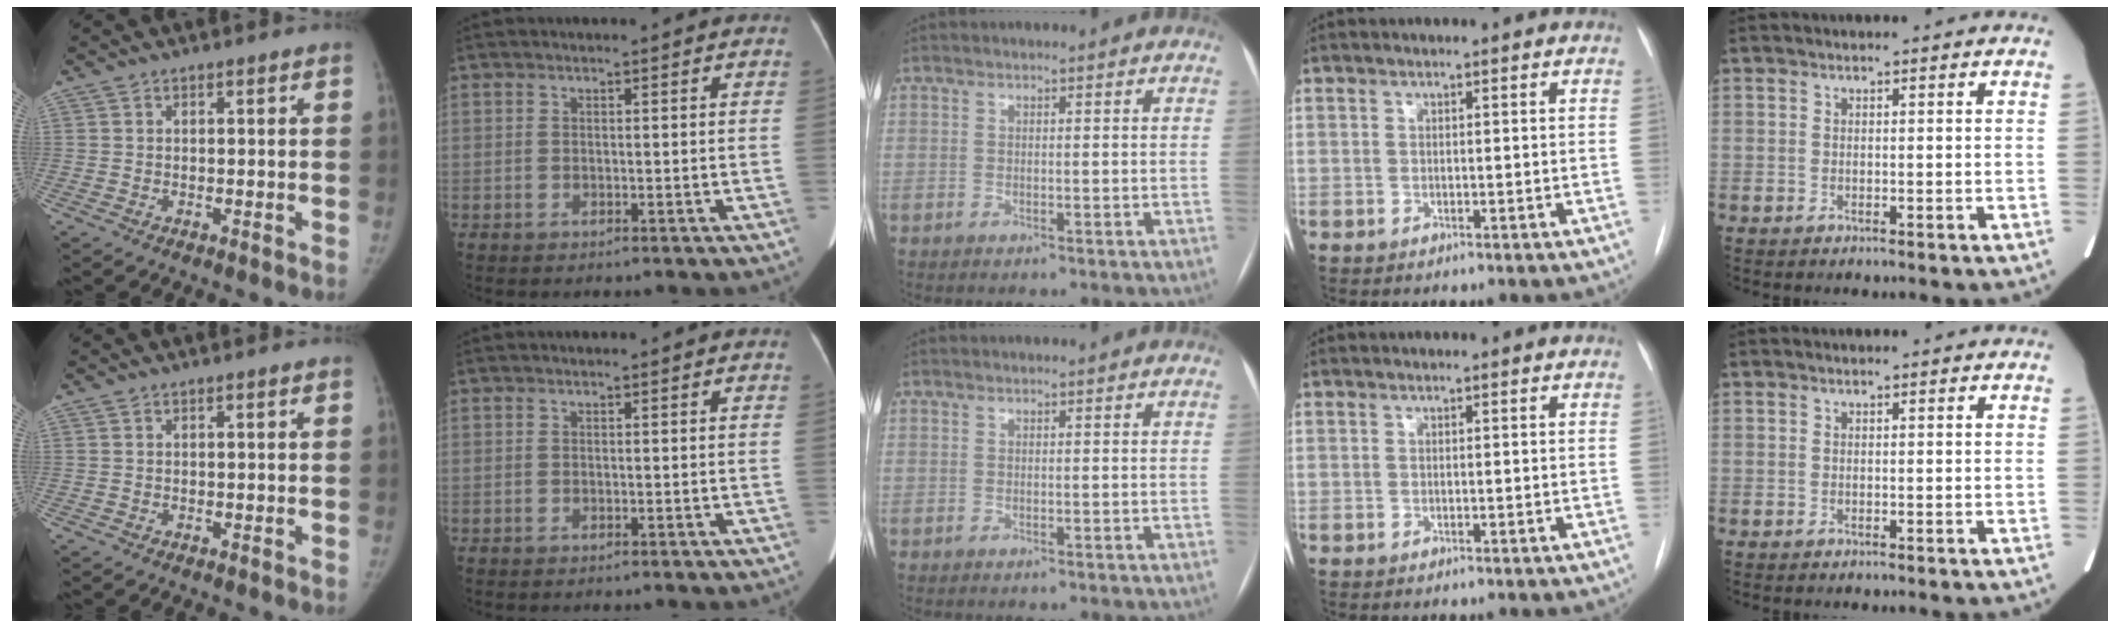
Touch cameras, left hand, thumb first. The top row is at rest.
{}